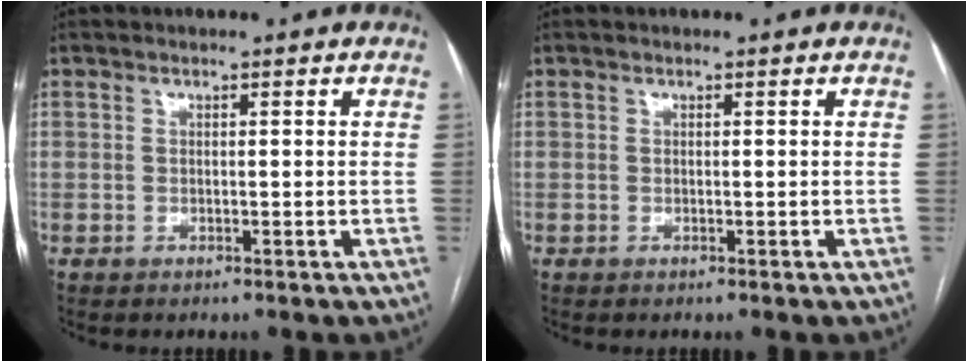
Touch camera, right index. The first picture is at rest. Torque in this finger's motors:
{"motor_torque": [0.00, 0.00, 0.00, 0.00]}